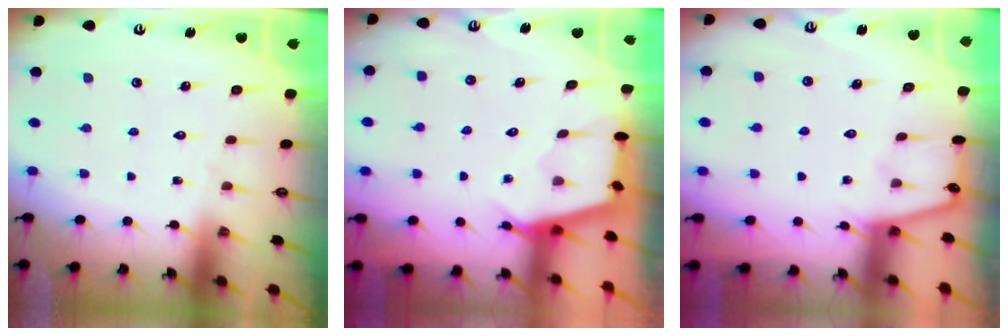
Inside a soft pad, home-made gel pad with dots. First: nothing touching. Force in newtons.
{"total": 3.0, "press": 3.0, "slide": 0.4}
{"total": 2.4, "press": 2.3, "slide": 0.5}